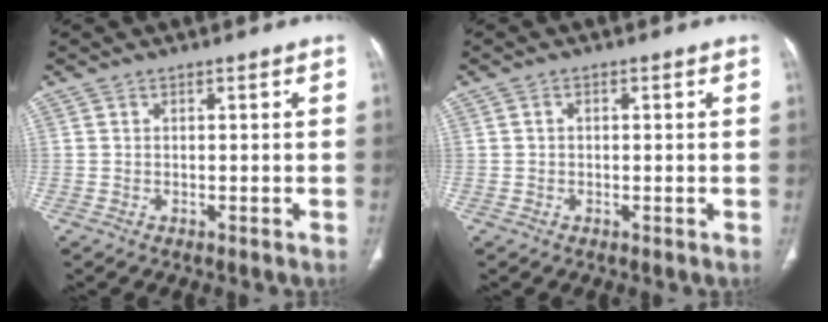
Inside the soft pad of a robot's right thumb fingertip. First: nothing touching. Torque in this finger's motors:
{"motor_torque": [-0.22, -0.52, -0.16, 0.07, 0.04]}